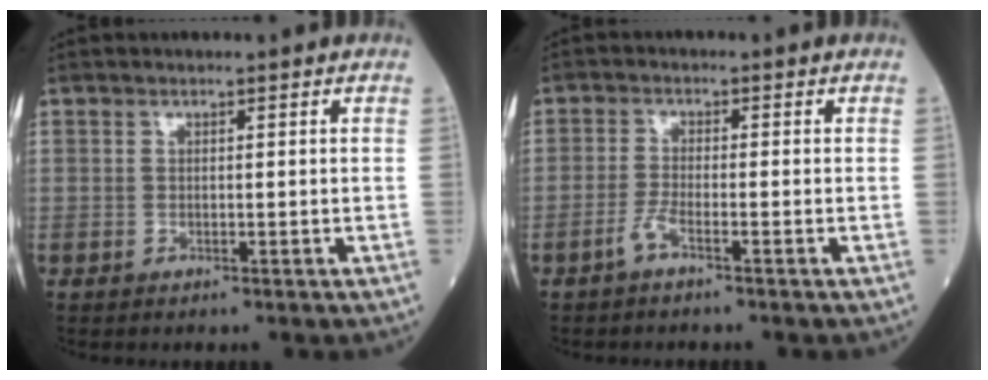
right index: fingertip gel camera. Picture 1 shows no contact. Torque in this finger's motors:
{"motor_torque": [0.50, -0.20, 0.15, 0.01]}